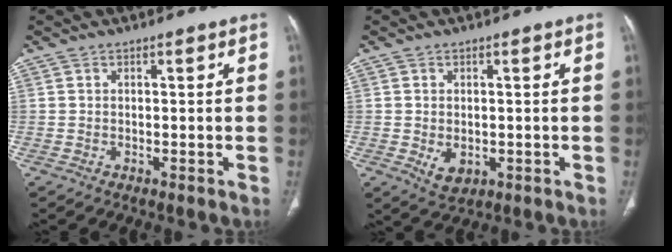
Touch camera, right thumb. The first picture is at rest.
{"total": 4.0, "force": [-0.7, 2.8, 2.8], "torque": [-0.040, -0.005, 0.001]}